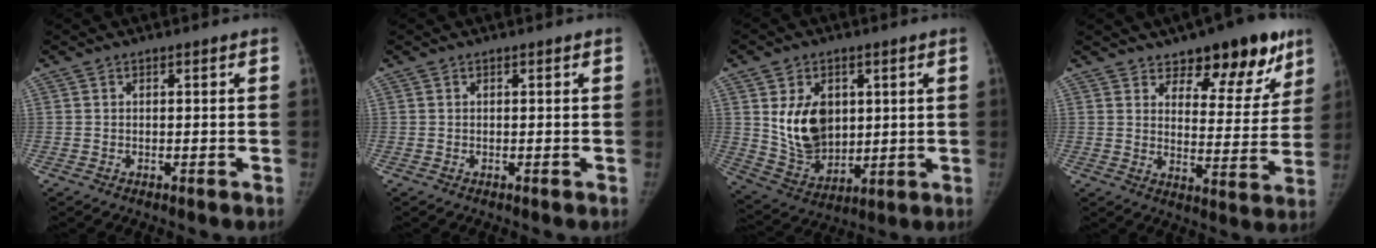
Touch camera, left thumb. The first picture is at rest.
{"total": 0.0}
{"total": 13.1, "force": [2.8, 9.5, 8.5], "torque": [-0.103, -0.026, 0.070]}
{"total": 14.9, "force": [9.6, 6.9, 9.1], "torque": [-0.056, -0.057, 0.137]}